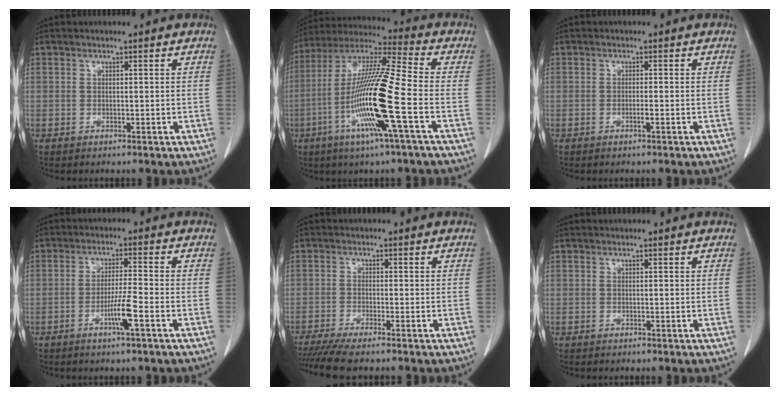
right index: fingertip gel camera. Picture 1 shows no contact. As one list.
[{"total": 17.3, "force": [-5.1, -0.5, 16.5], "torque": [-0.329, -0.013, -0.108]}, {"total": 1.0, "force": [-0.4, -0.1, 0.9], "torque": [-0.017, 0.000, -0.007]}, {"total": 5.0, "force": [-2.2, -0.4, 4.5], "torque": [-0.084, -0.008, -0.043]}, {"total": 6.7, "force": [-5.5, -0.1, 3.7], "torque": [-0.057, -0.017, -0.093]}, {"total": 0.0}]